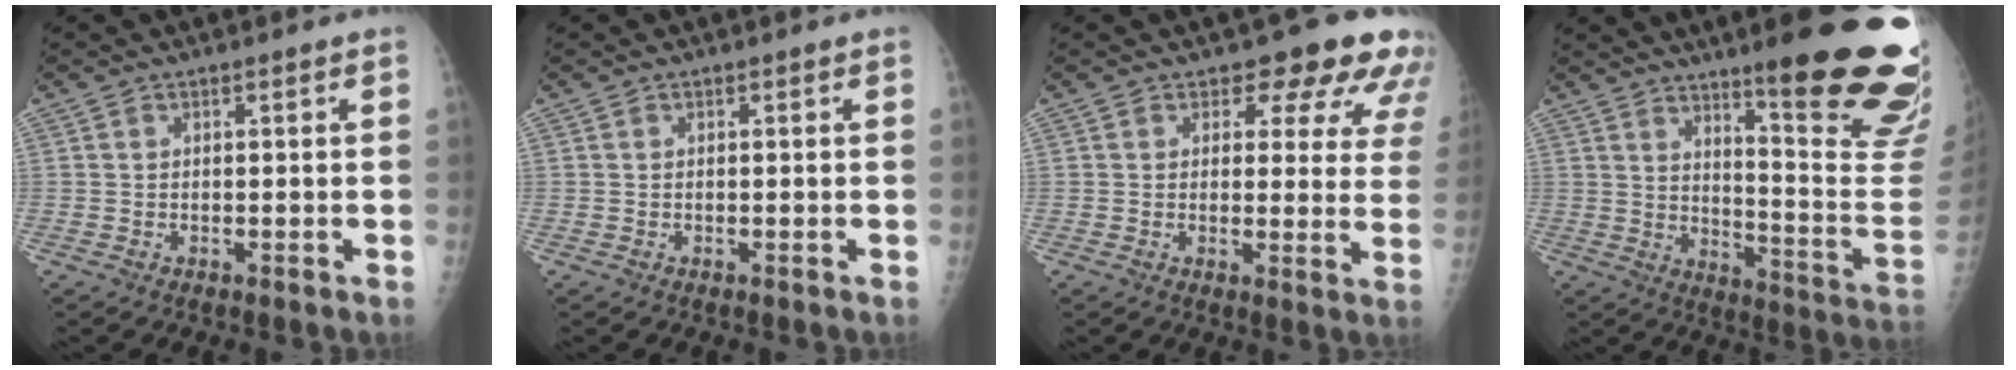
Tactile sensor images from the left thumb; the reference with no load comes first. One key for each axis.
{"total": 0.0}
{"total": 12.6, "fx": 9.6, "fy": 5.9, "fz": 5.6, "tx": -0.008, "ty": -0.047, "tz": 0.084}
{"total": 24.6, "fx": 15.3, "fy": 3.4, "fz": 19.0, "tx": -0.205, "ty": -0.101, "tz": 0.216}